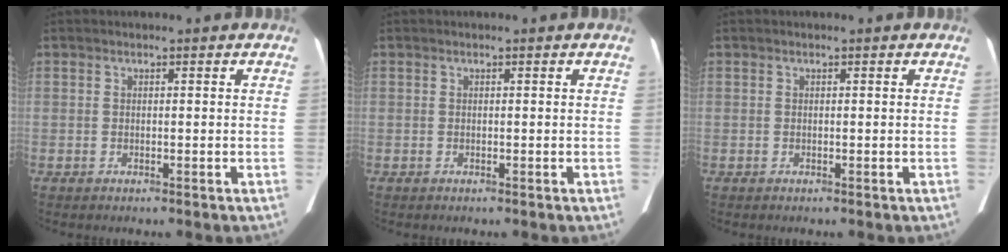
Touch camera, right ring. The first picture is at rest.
{"total": 0.0}
{"total": 0.0}